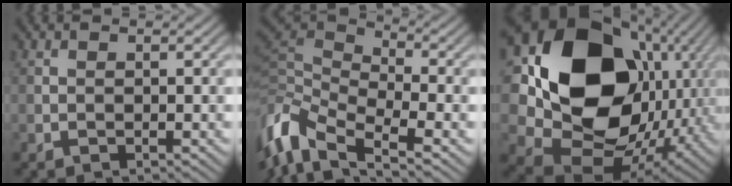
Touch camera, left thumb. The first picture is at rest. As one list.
[{"total": 11.7, "force": [-5.0, 5.5, 9.1], "torque": [-0.222, -0.002, -0.108]}, {"total": 20.3, "force": [4.0, 15.7, 12.2], "torque": [-0.280, -0.018, 0.102]}]